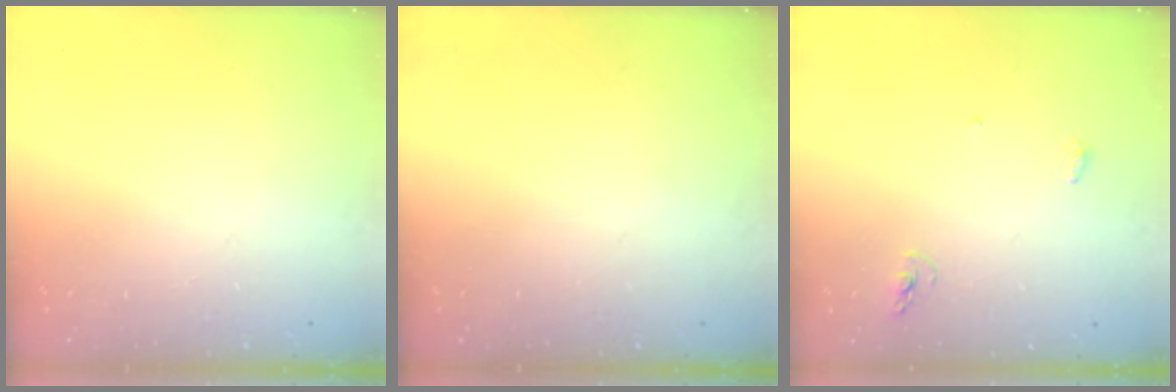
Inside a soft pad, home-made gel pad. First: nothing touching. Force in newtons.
{"total": 0.0}
{"total": 4.5, "press": 4.2, "slide": 1.5}